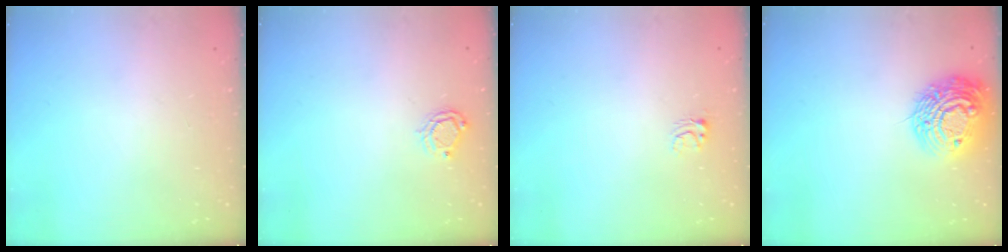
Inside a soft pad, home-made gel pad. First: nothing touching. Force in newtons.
{"total": 5.2, "press": 5.1, "slide": 0.5}
{"total": 3.5, "press": 3.5, "slide": 0.3}
{"total": 16.0, "press": 16.0, "slide": 1.3}